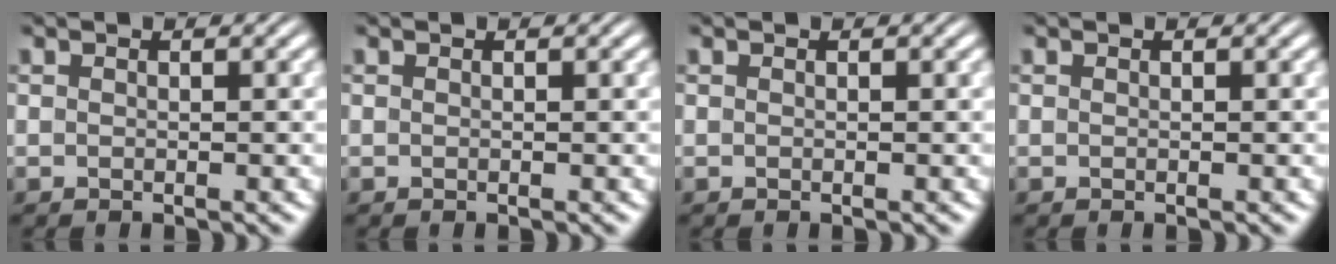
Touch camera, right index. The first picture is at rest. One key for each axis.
{"total": 0.0}
{"total": 0.0}
{"total": 0.0}